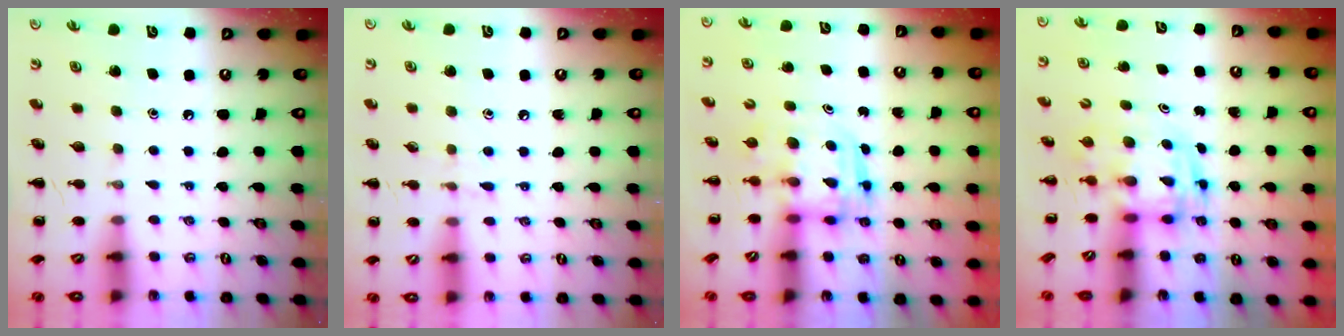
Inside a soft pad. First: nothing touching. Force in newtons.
{"total": 5.3, "press": 4.9, "slide": 2.1}
{"total": 3.0, "press": 3.0, "slide": 0.3}
{"total": 2.8, "press": 2.7, "slide": 0.6}